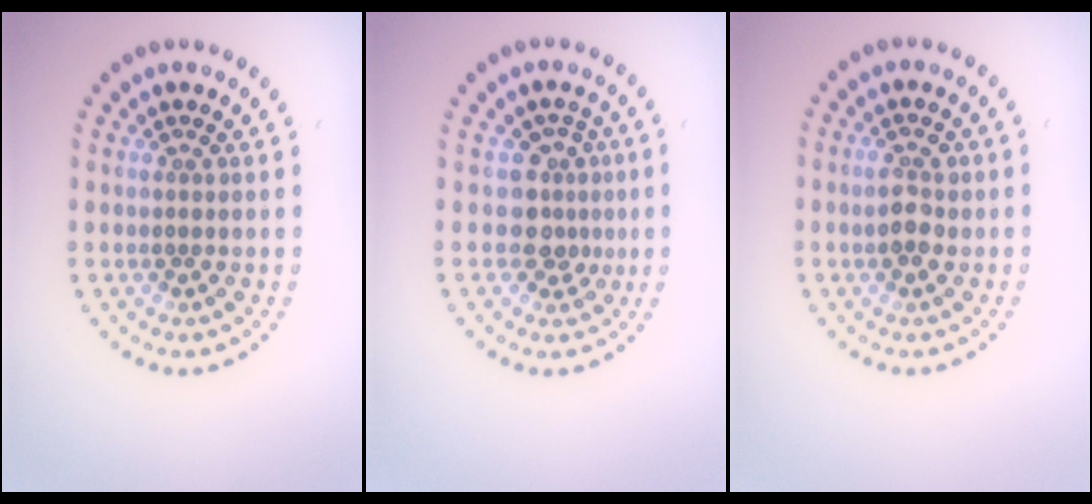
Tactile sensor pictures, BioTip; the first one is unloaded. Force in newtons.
{"total": 2.6, "press": 1.9, "slide": 1.8}
{"total": 1.9, "press": 1.9, "slide": 0.4}